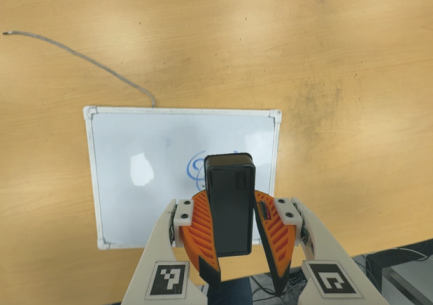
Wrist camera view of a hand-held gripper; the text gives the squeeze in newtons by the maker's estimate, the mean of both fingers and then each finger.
{"total": 8.9, "left": 9.2, "right": 8.5}